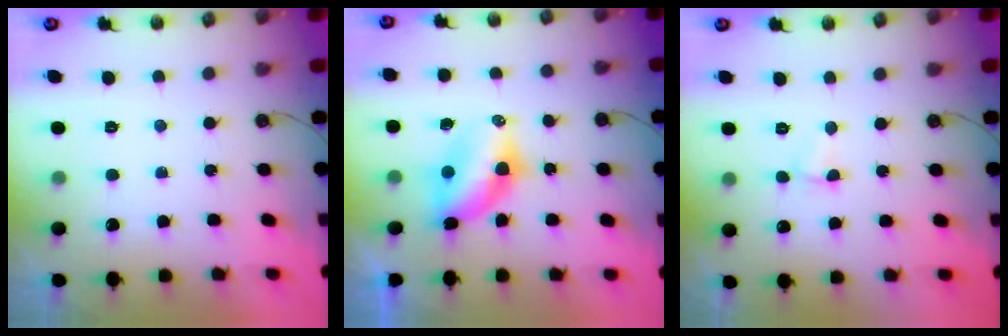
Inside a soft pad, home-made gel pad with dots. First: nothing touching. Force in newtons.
{"total": 6.6, "press": 6.6, "slide": 0.8}
{"total": 2.7, "press": 2.6, "slide": 0.7}